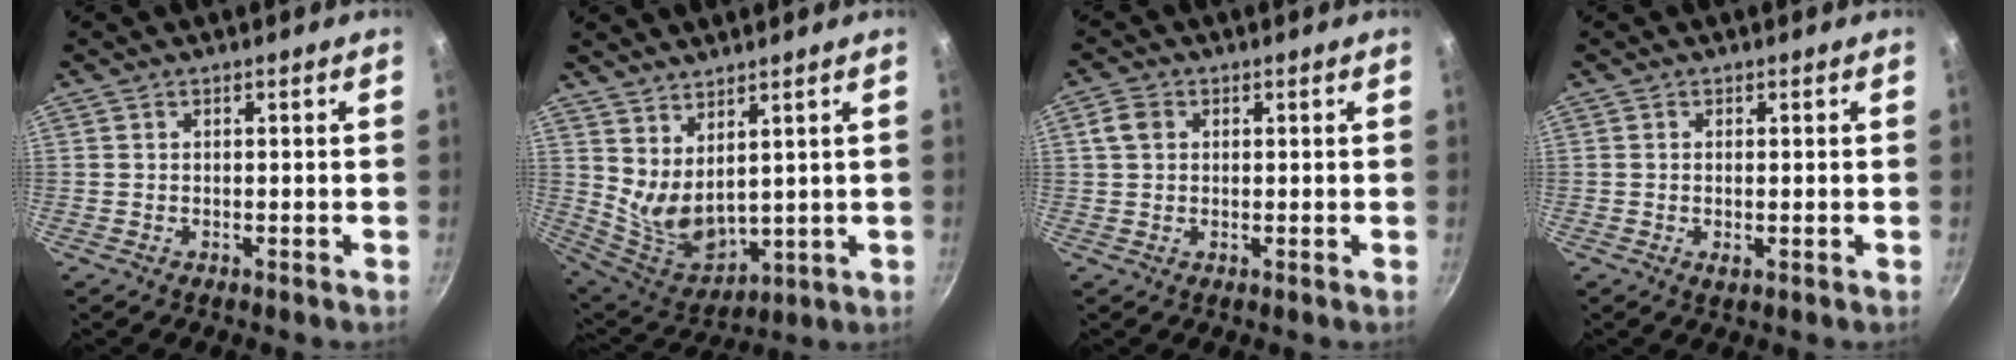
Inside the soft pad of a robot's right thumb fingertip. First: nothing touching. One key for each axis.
{"total": 9.6, "fx": 4.7, "fy": 4.9, "fz": 6.8, "tx": -0.103, "ty": -0.056, "tz": 0.113}
{"total": 3.5, "fx": 1.0, "fy": 2.8, "fz": 1.9, "tx": -0.028, "ty": 0.005, "tz": 0.016}
{"total": 1.3, "fx": -0.2, "fy": 0.5, "fz": 1.2, "tx": -0.025, "ty": -0.003, "tz": -0.003}